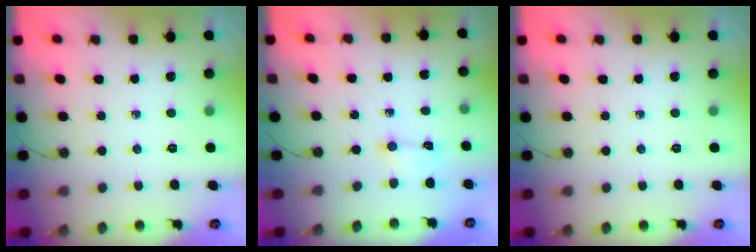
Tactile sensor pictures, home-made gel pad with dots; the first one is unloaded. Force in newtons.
{"total": 1.2, "press": 1.0, "slide": 0.6}
{"total": 0.0}